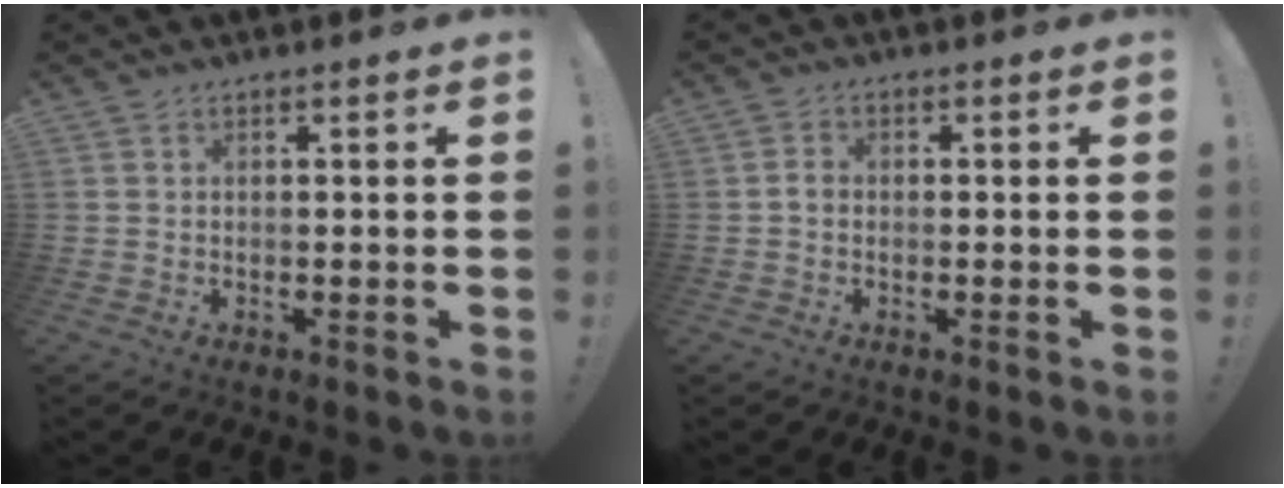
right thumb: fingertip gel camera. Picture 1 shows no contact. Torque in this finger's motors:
{"motor_torque": [0.19, 0.00, -0.39, 0.26, -0.01]}